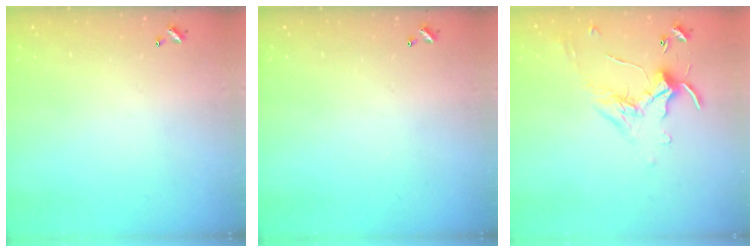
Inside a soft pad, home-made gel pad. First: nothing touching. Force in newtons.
{"total": 0.0}
{"total": 0.0}